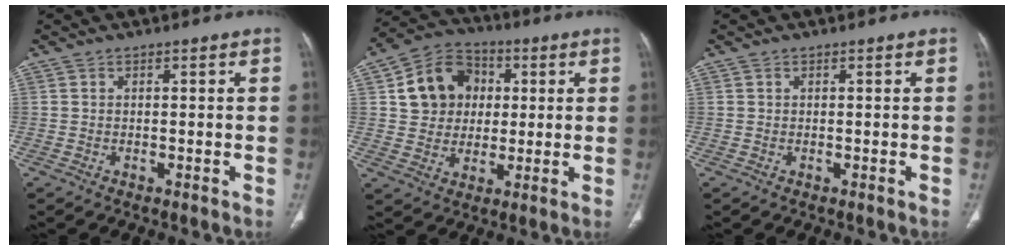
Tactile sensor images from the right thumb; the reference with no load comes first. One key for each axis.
{"total": 13.1, "fx": 2.8, "fy": 11.1, "fz": 6.2, "tx": -0.075, "ty": 0.010, "tz": 0.045}
{"total": 0.0}